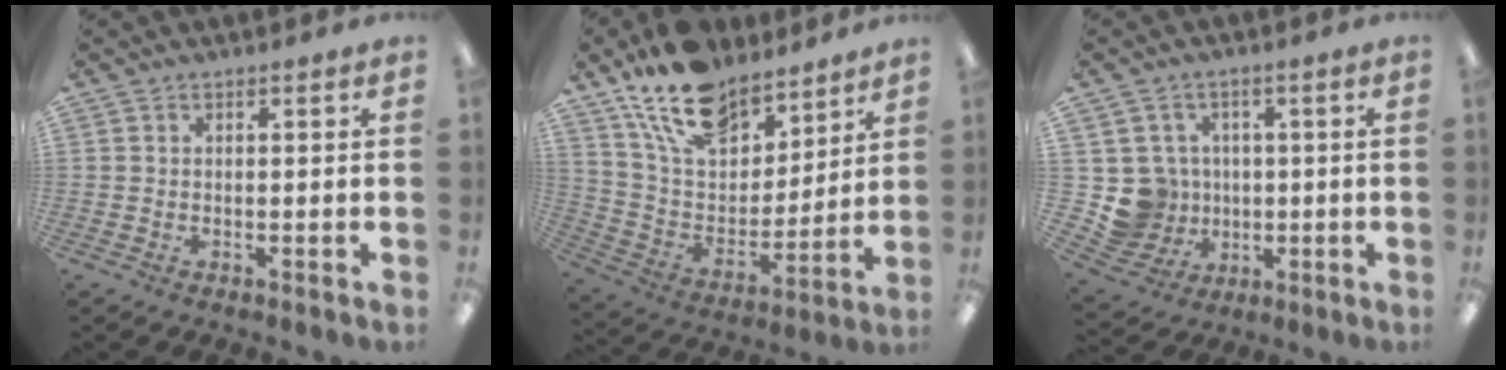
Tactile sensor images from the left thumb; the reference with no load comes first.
{"total": 18.5, "force": [13.6, 9.7, 7.9], "torque": [-0.159, -0.076, 0.250]}
{"total": 8.4, "force": [0.2, 8.3, 1.0], "torque": [-0.053, 0.001, 0.018]}